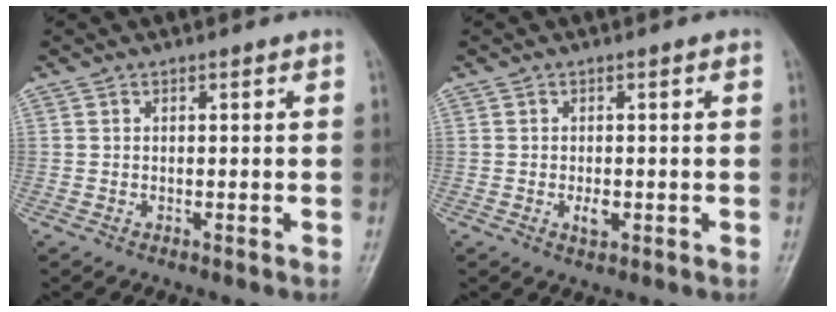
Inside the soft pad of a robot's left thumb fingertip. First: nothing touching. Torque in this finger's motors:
{"motor_torque": [0.33, 0.45, 0.23, 0.05, 0.00]}